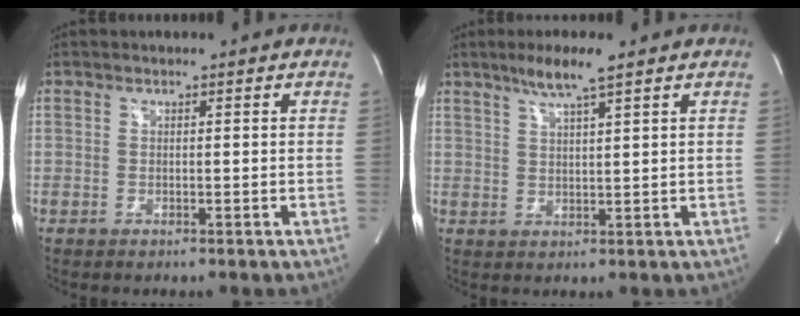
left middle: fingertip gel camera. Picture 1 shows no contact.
{"total": 5.4, "force": [3.7, -0.2, 3.9], "torque": [-0.079, 0.003, 0.071]}